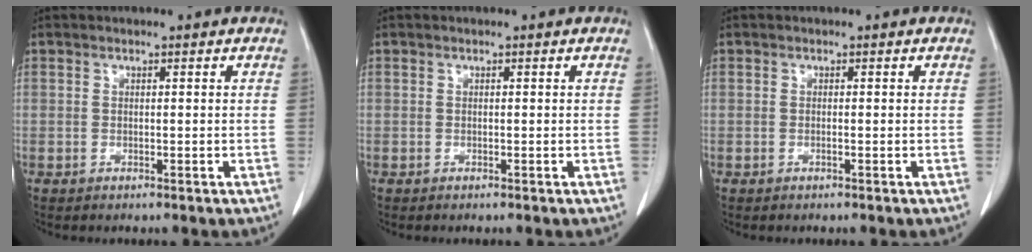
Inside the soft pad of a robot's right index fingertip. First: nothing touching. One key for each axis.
{"total": 0.0}
{"total": 0.0}